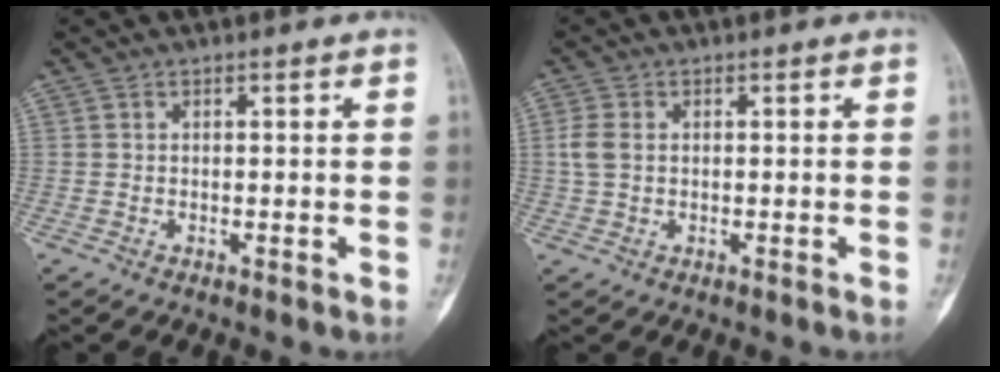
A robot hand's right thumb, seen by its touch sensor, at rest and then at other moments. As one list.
[{"total": 3.2, "force": [0.2, 2.2, 2.4], "torque": [-0.065, 0.005, 0.002]}]